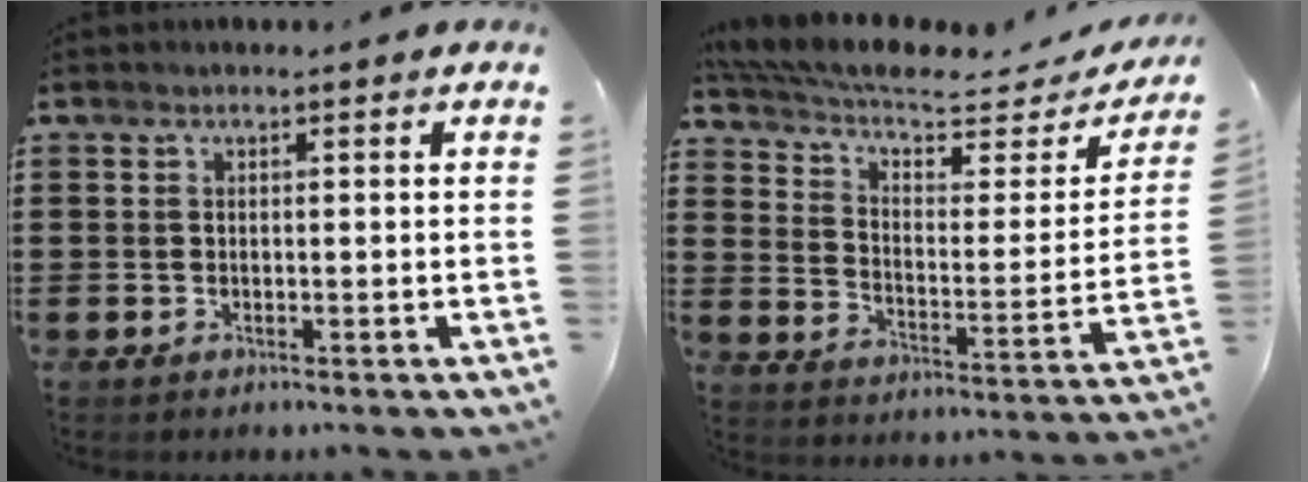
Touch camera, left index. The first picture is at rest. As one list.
[{"total": 6.8, "force": [5.6, 1.7, 3.5], "torque": [-0.094, -0.038, 0.095]}]